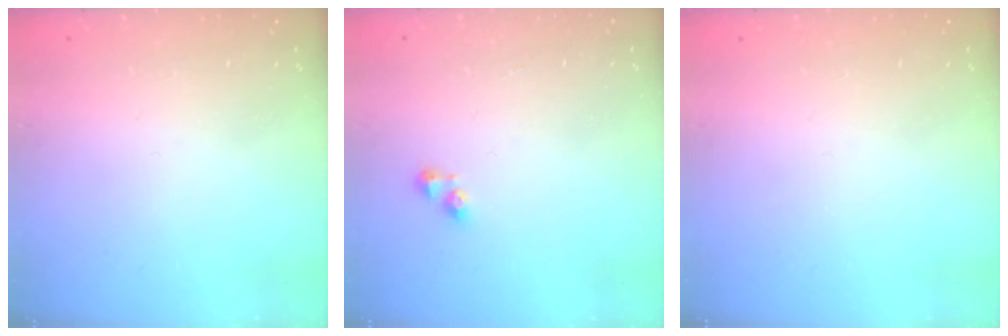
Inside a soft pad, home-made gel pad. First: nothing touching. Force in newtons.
{"total": 3.4, "press": 3.4, "slide": 0.4}
{"total": 0.0}